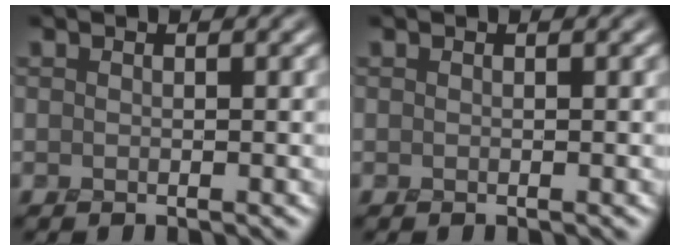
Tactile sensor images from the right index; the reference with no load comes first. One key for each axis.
{"total": 0.0}